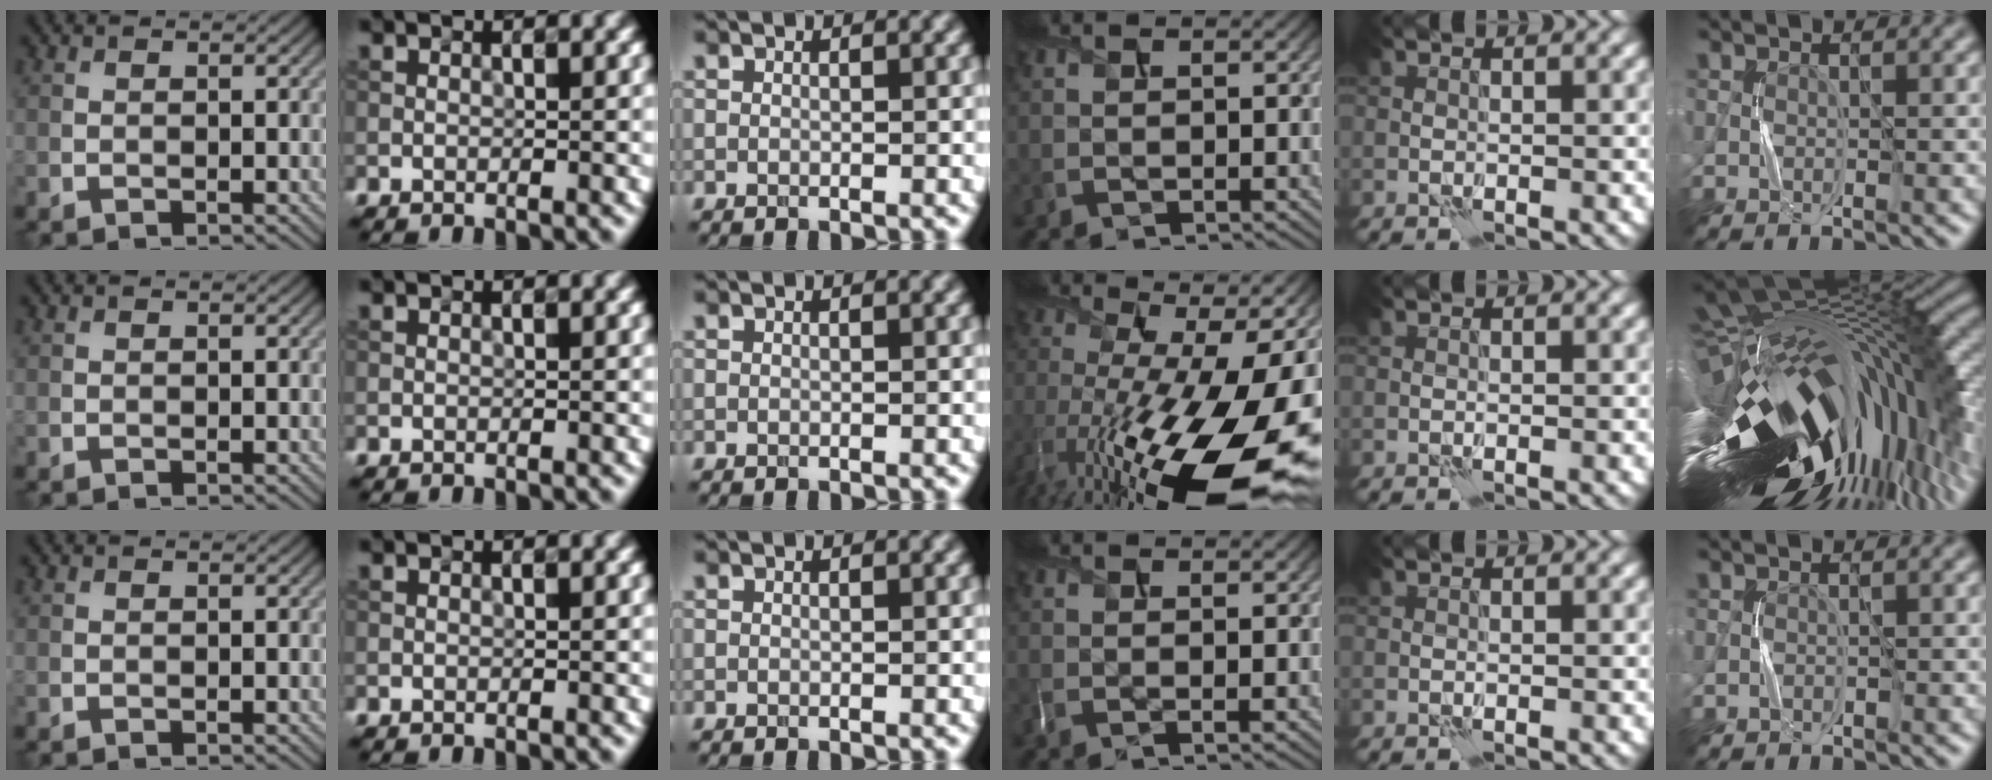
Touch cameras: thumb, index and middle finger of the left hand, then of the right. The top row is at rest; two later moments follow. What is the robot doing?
{"motion": "press", "object": "grip strengthener"}